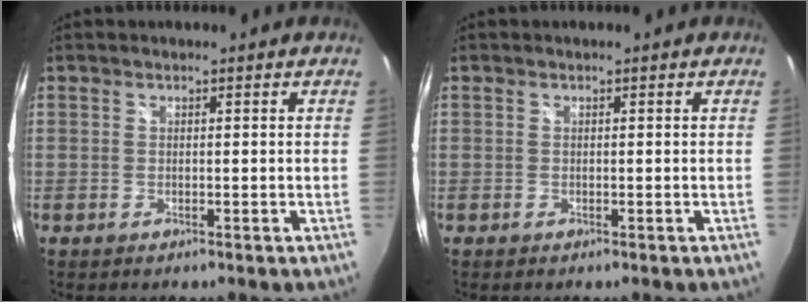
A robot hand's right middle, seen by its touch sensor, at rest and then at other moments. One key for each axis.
{"total": 0.0}